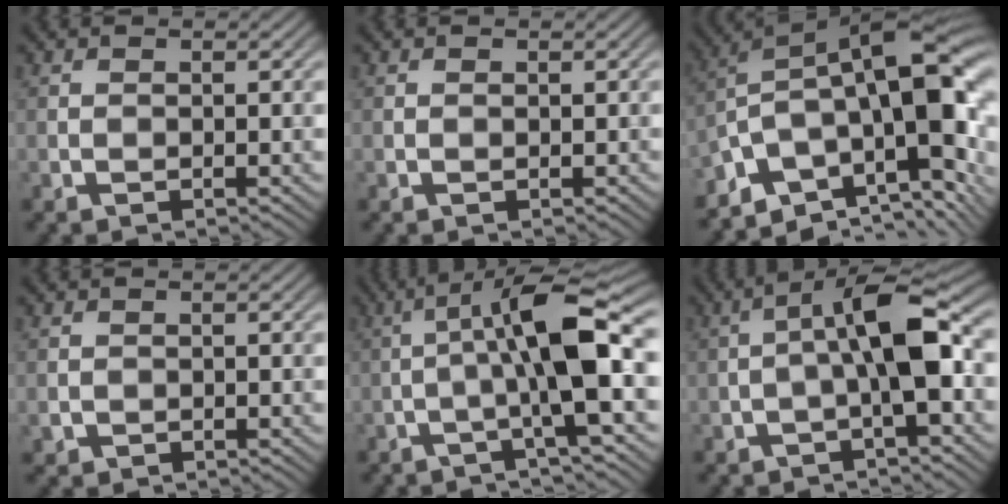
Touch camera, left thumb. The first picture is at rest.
{"total": 0.0}
{"total": 16.2, "force": [-1.3, 8.7, 13.6], "torque": [-0.233, -0.008, -0.015]}
{"total": 0.9, "force": [-0.3, 0.7, 0.3], "torque": [-0.008, -0.006, -0.006]}
{"total": 10.4, "force": [-0.6, 1.7, 10.3], "torque": [-0.158, 0.029, -0.023]}
{"total": 8.0, "force": [-0.5, 2.2, 7.7], "torque": [-0.124, 0.027, -0.018]}